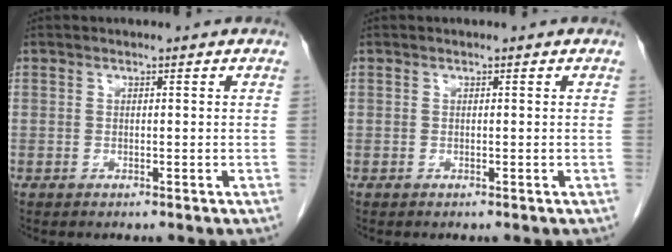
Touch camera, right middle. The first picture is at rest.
{"total": 0.0}